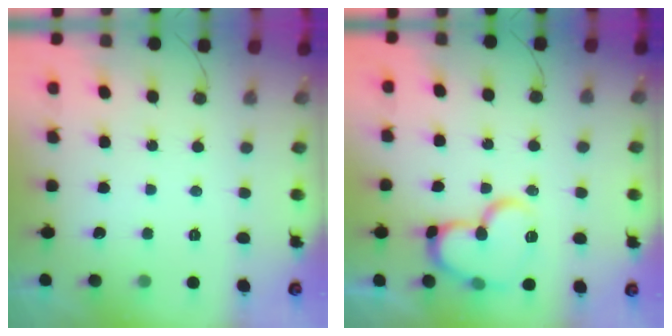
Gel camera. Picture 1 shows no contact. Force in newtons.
{"total": 15.6, "press": 15.4, "slide": 1.9}